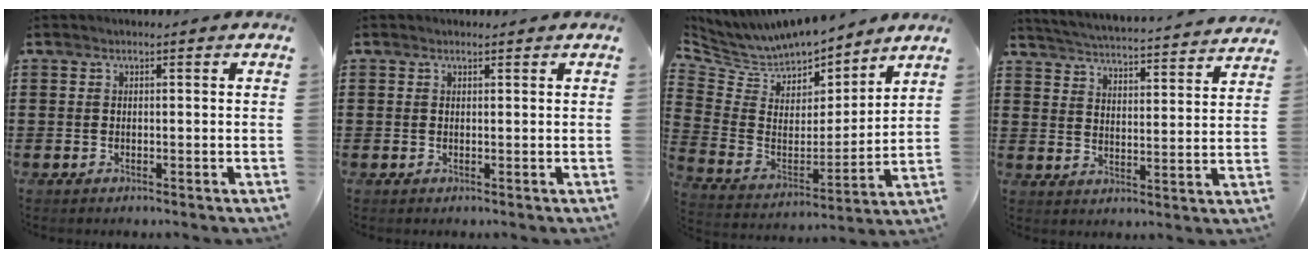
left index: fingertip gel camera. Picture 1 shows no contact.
{"total": 0.6, "force": [0.4, 0.4, 0.0], "torque": [0.000, 0.003, 0.008]}
{"total": 6.9, "force": [6.5, 2.5, 0.1], "torque": [-0.050, -0.051, 0.113]}
{"total": 3.9, "force": [3.8, -0.9, 0.4], "torque": [-0.028, -0.041, 0.057]}